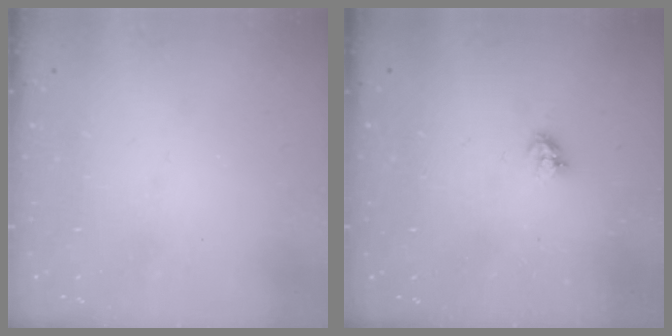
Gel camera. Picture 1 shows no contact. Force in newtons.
{"total": 3.4, "press": 3.4, "slide": 0.4}